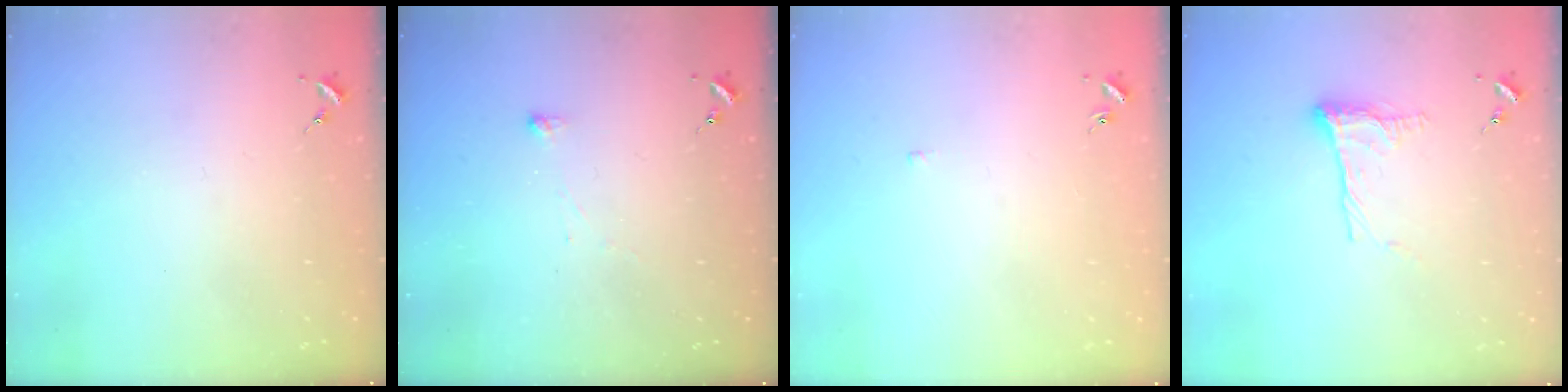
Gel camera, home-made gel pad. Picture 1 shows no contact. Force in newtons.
{"total": 2.9, "press": 2.9, "slide": 0.3}
{"total": 2.0, "press": 1.9, "slide": 0.4}
{"total": 9.4, "press": 9.4, "slide": 0.7}